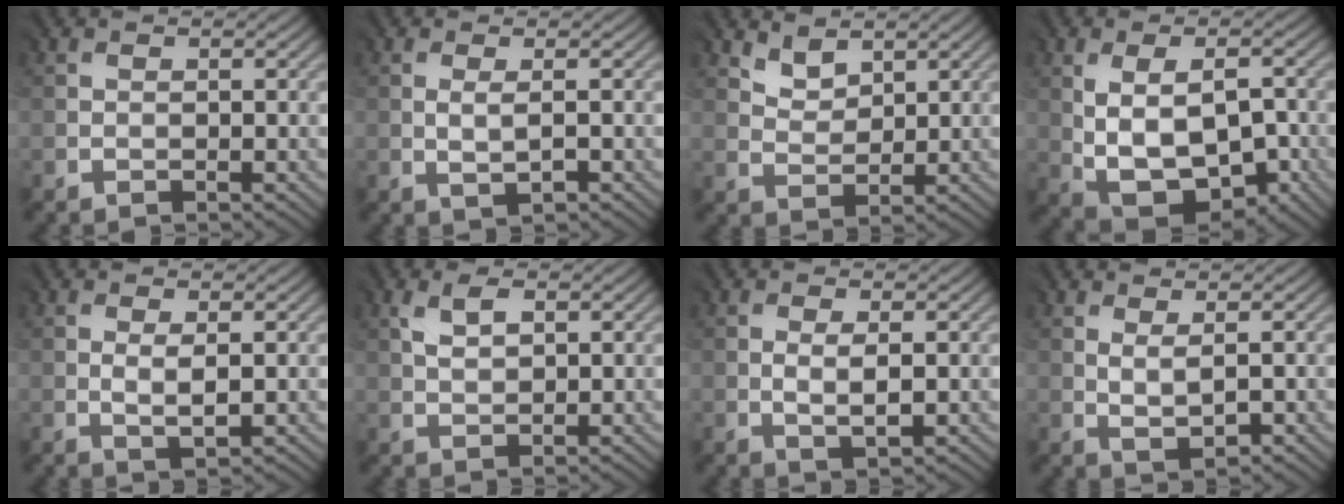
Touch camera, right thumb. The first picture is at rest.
{"total": 1.4, "force": [-0.1, 0.2, 1.4], "torque": [-0.032, -0.002, 0.003]}
{"total": 3.1, "force": [2.7, 1.3, 0.7], "torque": [-0.022, -0.003, 0.061]}
{"total": 10.1, "force": [-1.3, 6.2, 7.9], "torque": [-0.151, -0.012, -0.008]}
{"total": 2.0, "force": [0.3, 0.7, 1.9], "torque": [-0.041, -0.005, 0.010]}
{"total": 2.8, "force": [1.5, 1.5, 1.8], "torque": [-0.046, 0.003, 0.032]}
{"total": 2.1, "force": [0.1, 0.7, 2.0], "torque": [-0.045, -0.004, 0.006]}
{"total": 1.8, "force": [0.6, 0.5, 1.6], "torque": [-0.037, -0.004, 0.020]}